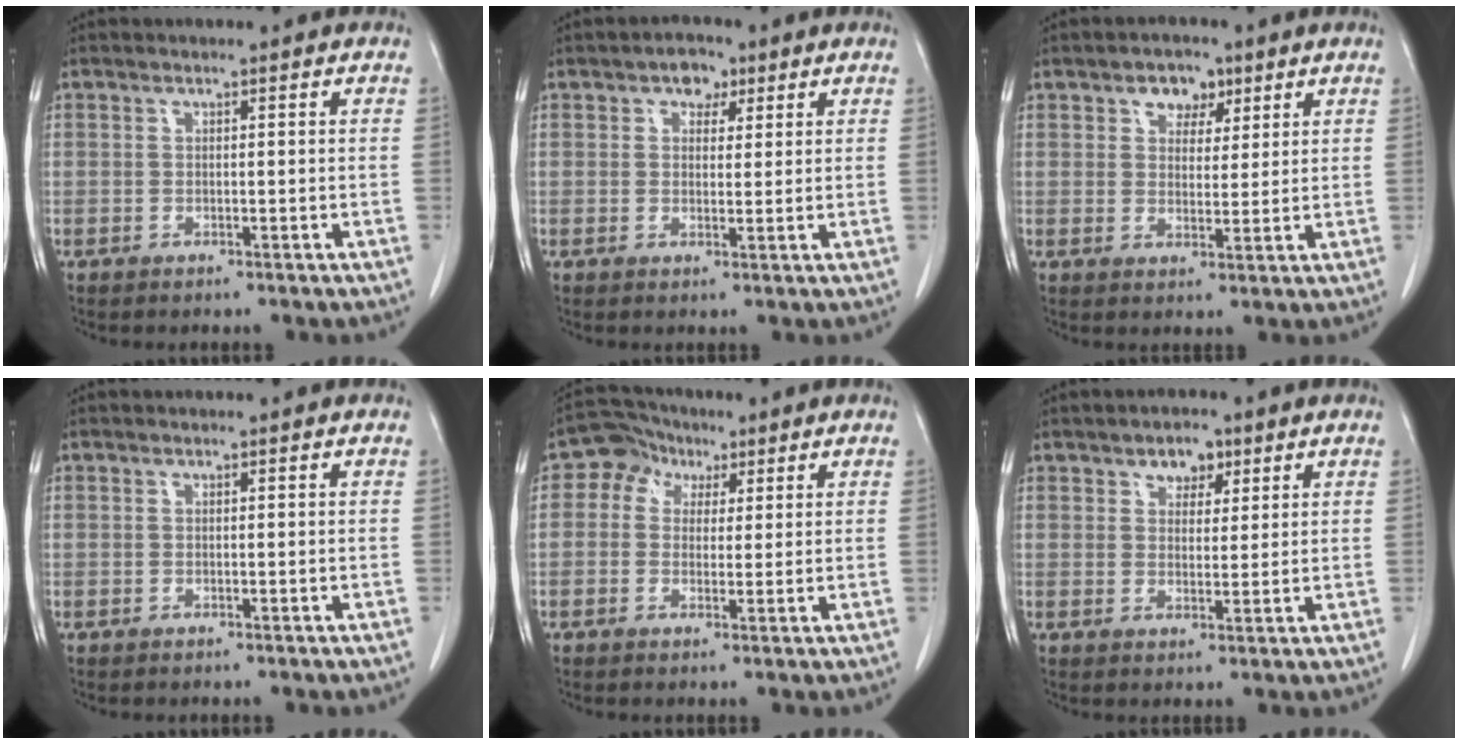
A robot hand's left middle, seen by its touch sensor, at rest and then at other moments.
{"total": 3.3, "force": [1.8, 2.2, 1.7], "torque": [-0.024, 0.009, 0.027]}
{"total": 4.5, "force": [2.6, 3.1, 2.1], "torque": [-0.027, 0.008, 0.042]}
{"total": 0.0}
{"total": 5.4, "force": [2.1, 4.4, 2.2], "torque": [-0.042, 0.028, 0.034]}
{"total": 3.8, "force": [2.3, 2.3, 2.0], "torque": [-0.027, 0.005, 0.037]}